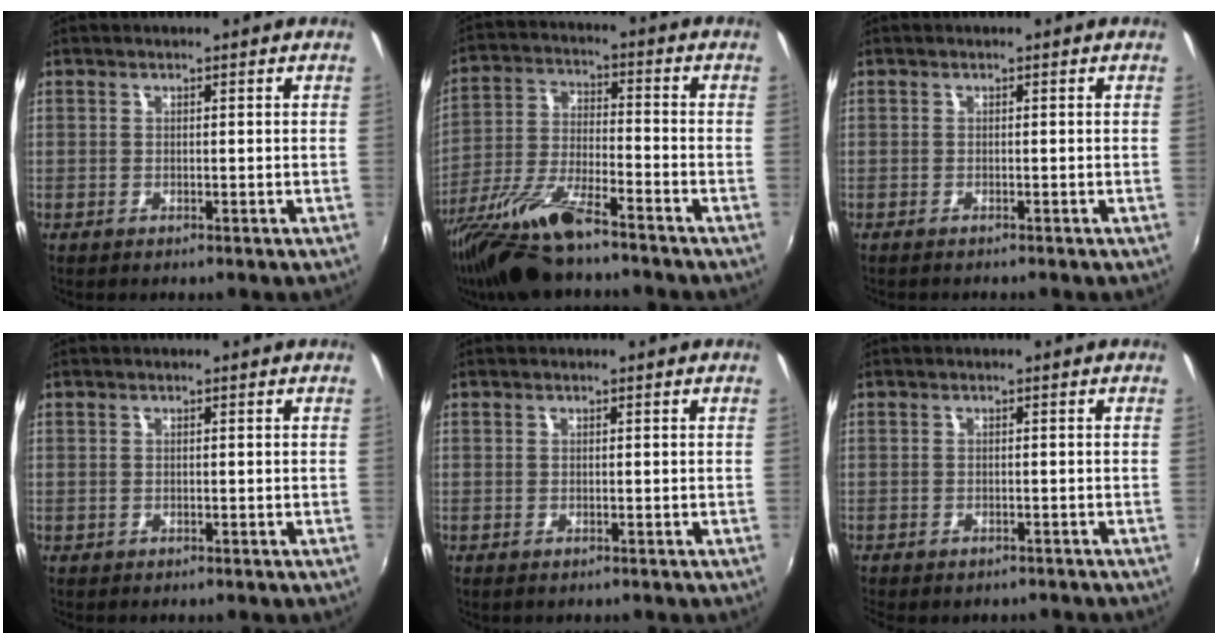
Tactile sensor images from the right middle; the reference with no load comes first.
{"total": 14.4, "force": [-11.1, 3.1, 8.6], "torque": [-0.181, -0.027, -0.210]}
{"total": 0.6, "force": [-0.6, -0.1, 0.2], "torque": [-0.004, -0.004, -0.009]}
{"total": 0.0}
{"total": 0.0}
{"total": 3.6, "force": [-2.9, 1.4, 1.5], "torque": [-0.033, -0.018, -0.035]}